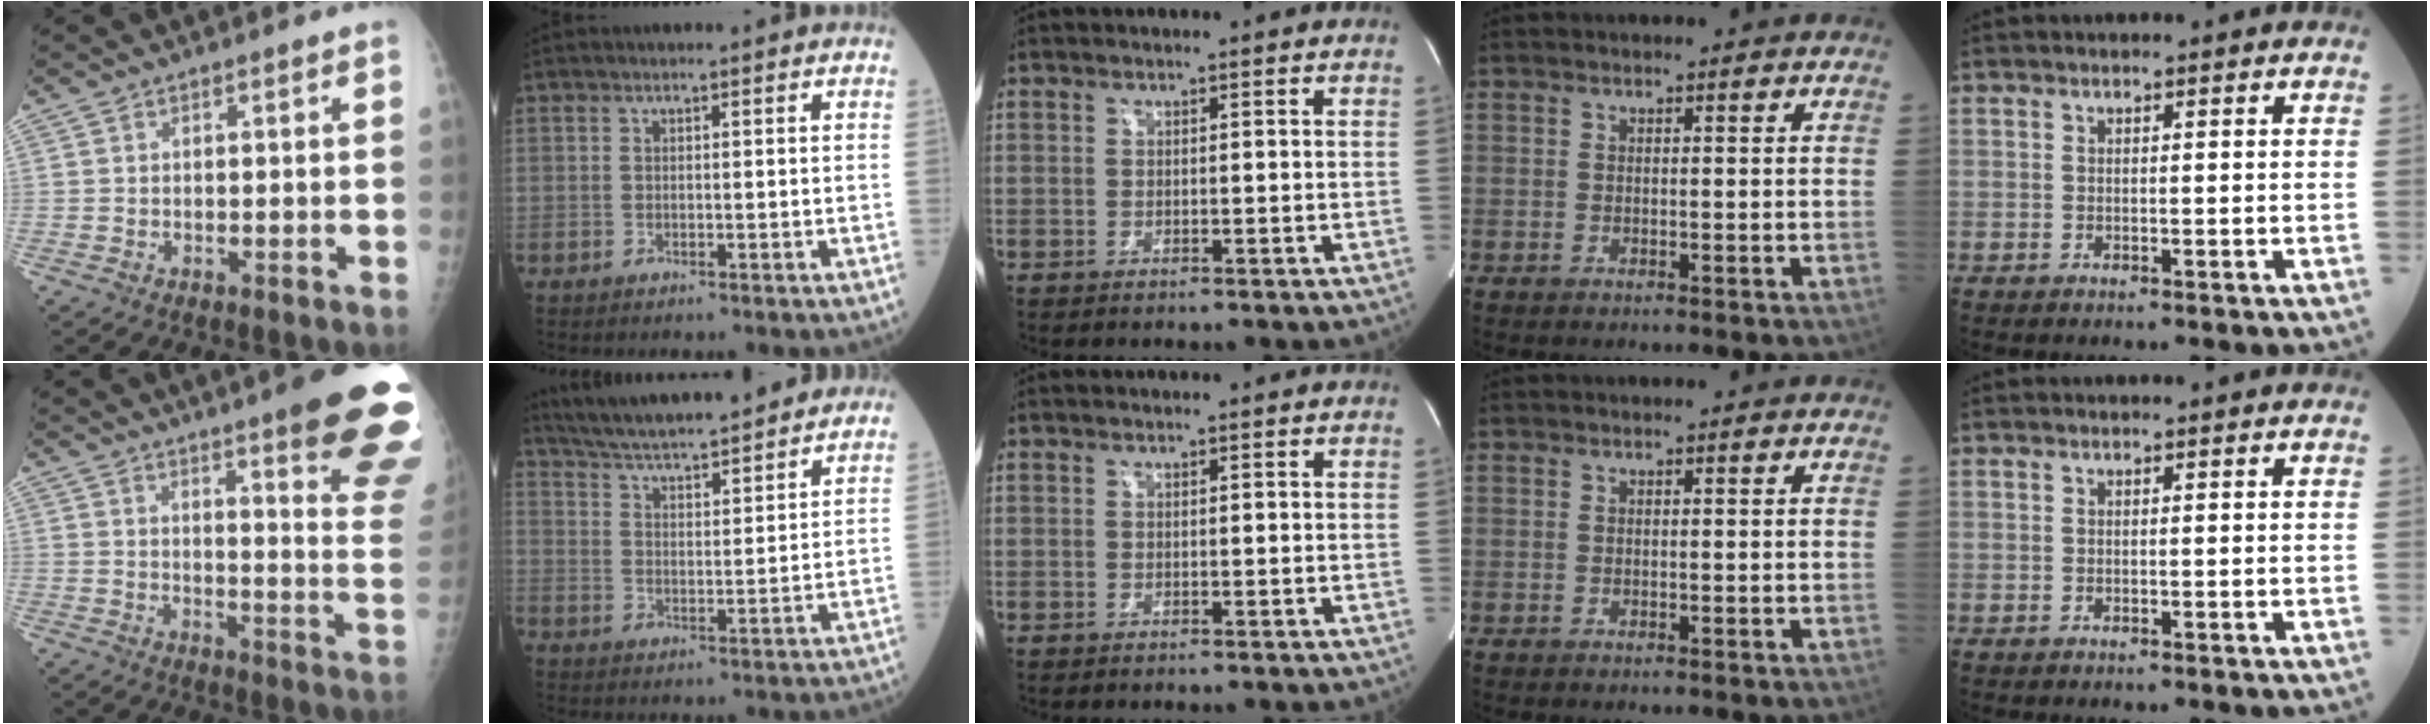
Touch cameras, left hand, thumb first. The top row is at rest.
{"thumb": {"total": 20.9, "force": [13.7, 2.7, 15.6], "torque": [-0.167, -0.078, 0.164]}, "index": {"total": 16.9, "force": [15.1, 1.9, 7.2], "torque": [-0.122, 0.019, 0.236]}}